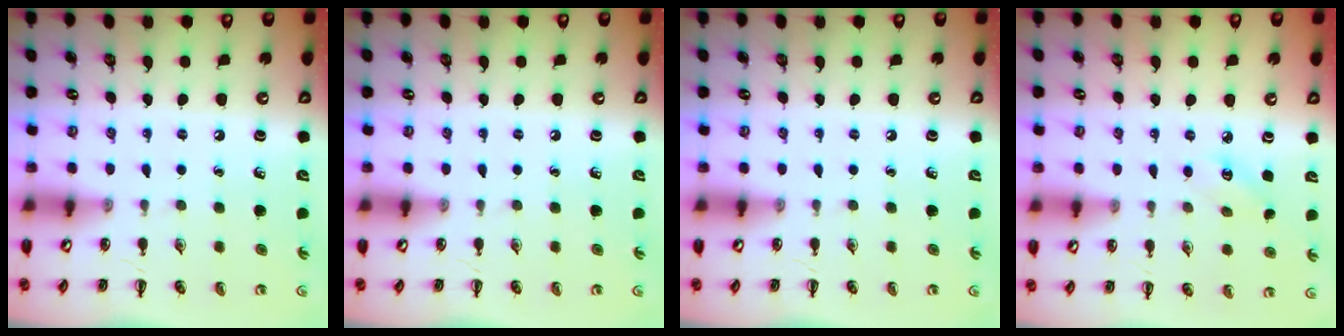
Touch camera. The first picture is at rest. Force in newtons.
{"total": 0.0}
{"total": 0.0}
{"total": 3.2, "press": 3.1, "slide": 0.9}